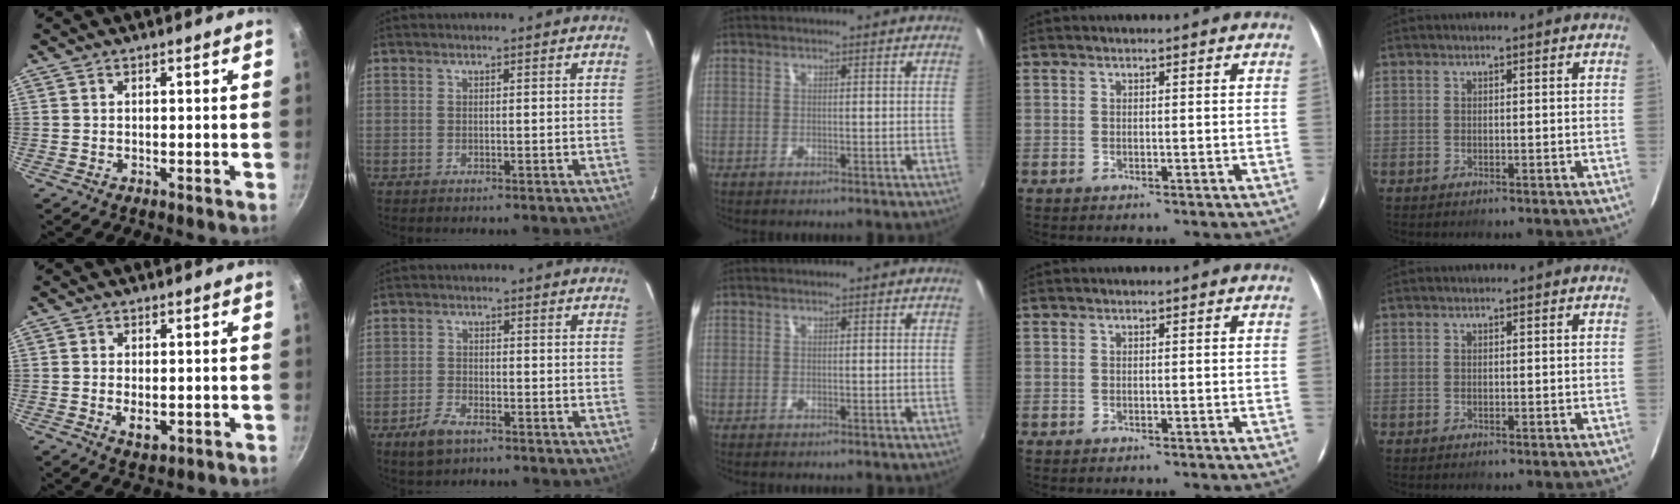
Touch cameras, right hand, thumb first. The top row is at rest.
{"thumb": {"total": 3.7, "force": [-0.5, 2.1, 3.0], "torque": [-0.050, -0.007, -0.005]}, "index": {"total": 5.0, "force": [-3.4, 2.2, 2.8], "torque": [-0.075, -0.006, -0.064]}}